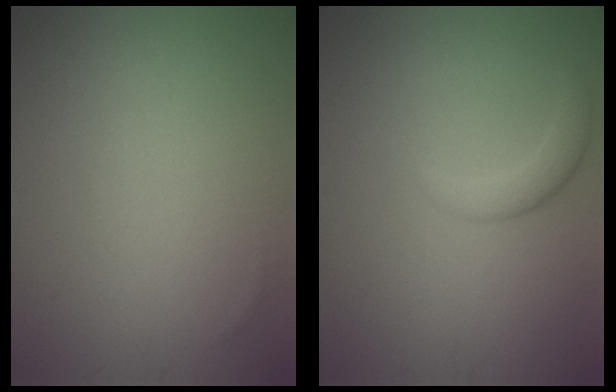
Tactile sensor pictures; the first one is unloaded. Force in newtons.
{"total": 1.9, "press": 1.9, "slide": 0.2}